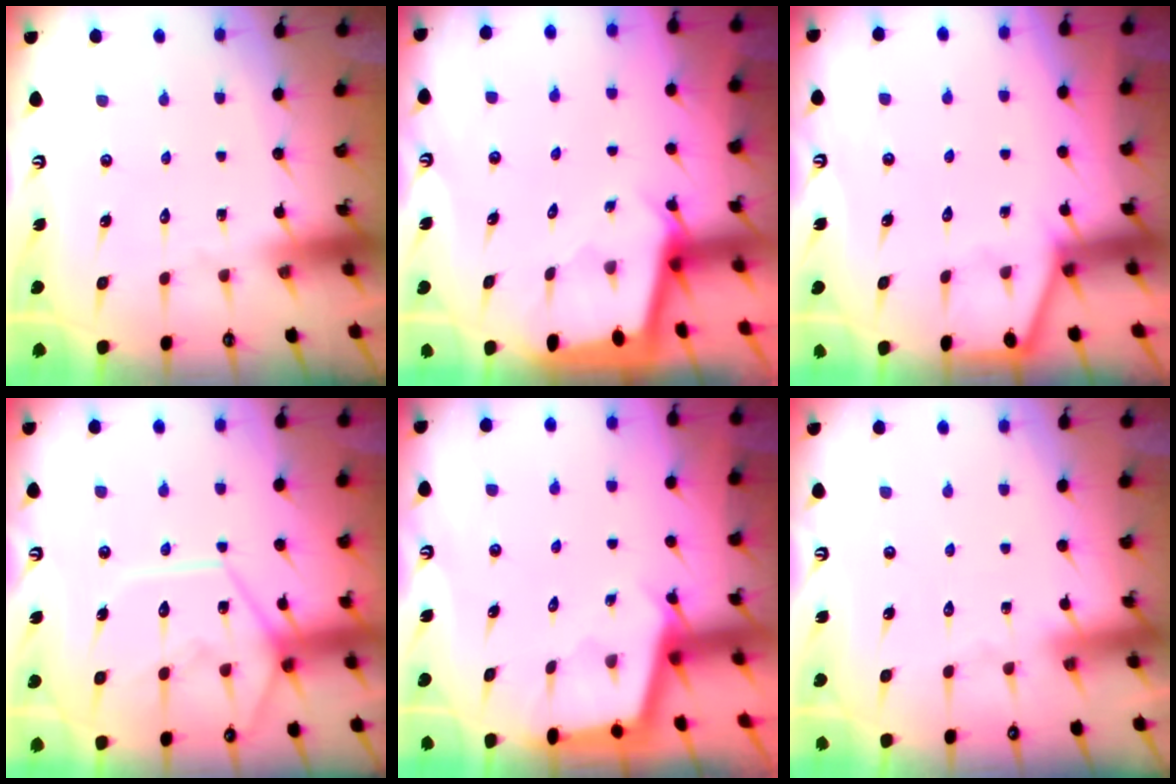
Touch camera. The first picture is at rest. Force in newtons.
{"total": 1.9, "press": 1.9, "slide": 0.1}
{"total": 2.5, "press": 2.5, "slide": 0.3}
{"total": 13.1, "press": 13.0, "slide": 1.6}
{"total": 2.3, "press": 2.3, "slide": 0.2}
{"total": 3.6, "press": 3.5, "slide": 0.6}